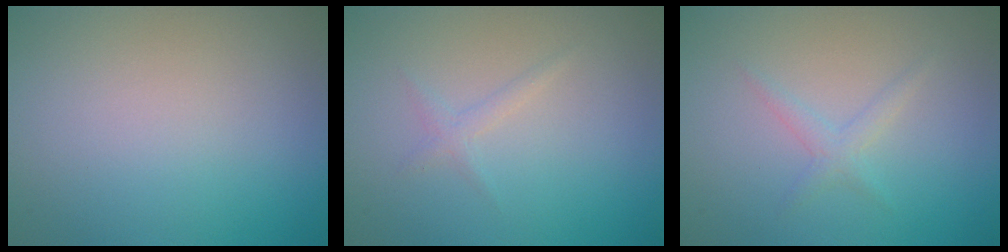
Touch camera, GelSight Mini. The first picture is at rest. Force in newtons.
{"total": 0.9, "press": 0.9, "slide": 0.1}
{"total": 1.3, "press": 1.3, "slide": 0.0}